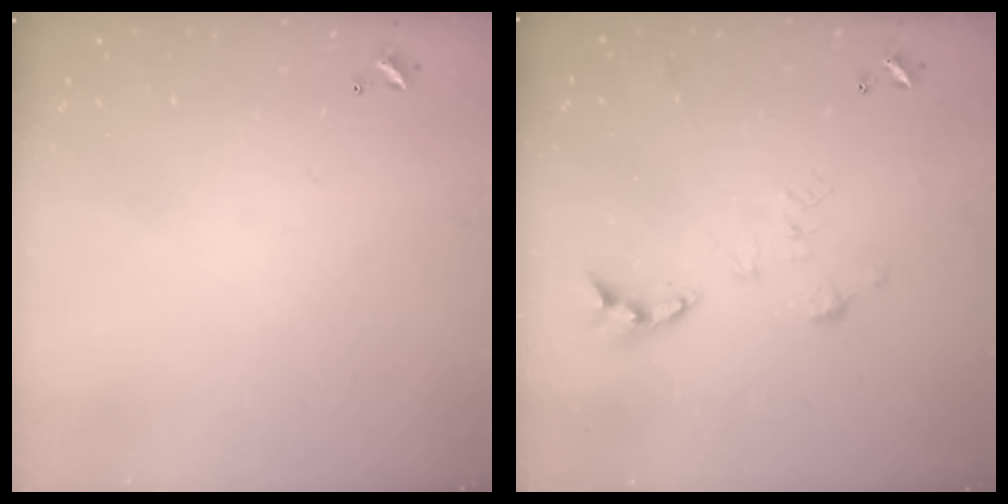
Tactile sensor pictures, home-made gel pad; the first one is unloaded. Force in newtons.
{"total": 0.0}